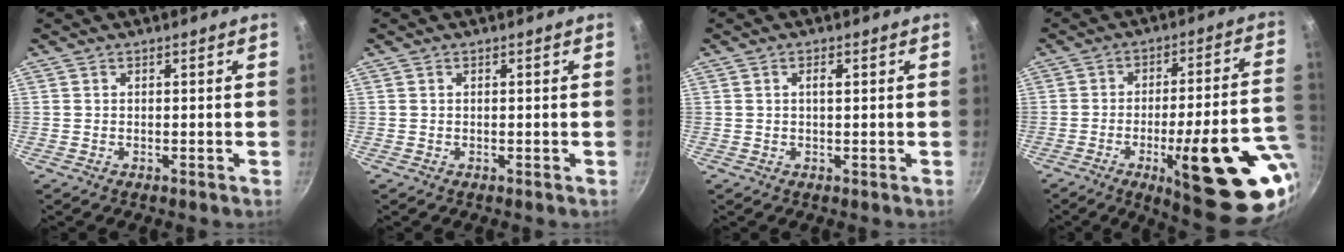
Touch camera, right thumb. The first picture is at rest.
{"total": 0.0}
{"total": 1.5, "force": [0.4, 0.4, 1.4], "torque": [-0.023, 0.002, 0.008]}
{"total": 24.9, "force": [-7.9, 6.8, 22.6], "torque": [-0.260, 0.012, -0.102]}